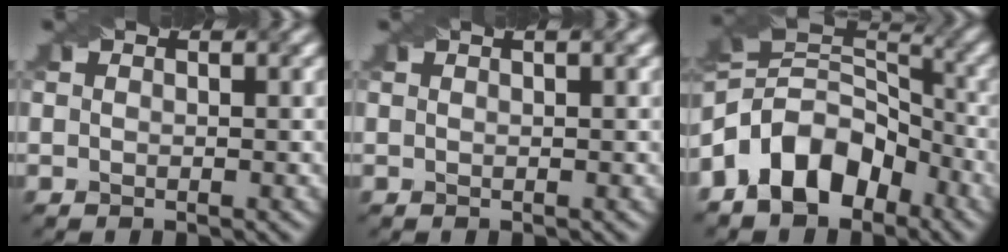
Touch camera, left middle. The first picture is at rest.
{"total": 1.5, "force": [0.8, 0.5, 1.2], "torque": [-0.013, -0.002, 0.007]}
{"total": 8.4, "force": [-4.4, 5.4, 4.8], "torque": [-0.065, 0.015, -0.103]}